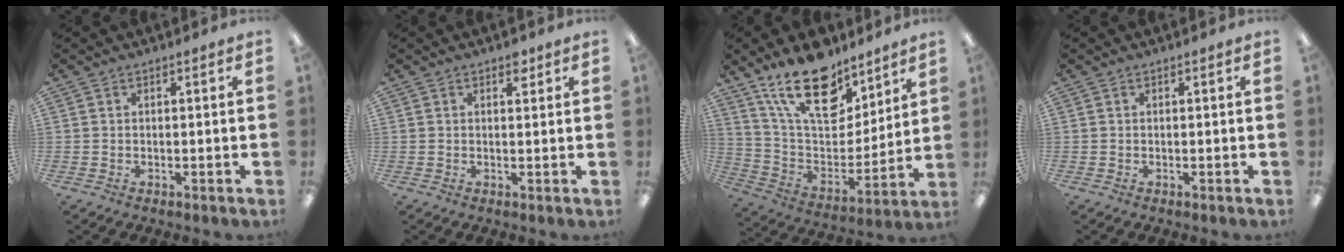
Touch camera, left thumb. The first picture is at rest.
{"total": 2.3, "force": [1.6, 1.2, 1.2], "torque": [-0.002, -0.007, 0.022]}
{"total": 21.1, "force": [14.8, 10.1, 11.2], "torque": [-0.195, -0.087, 0.266]}
{"total": 0.0}